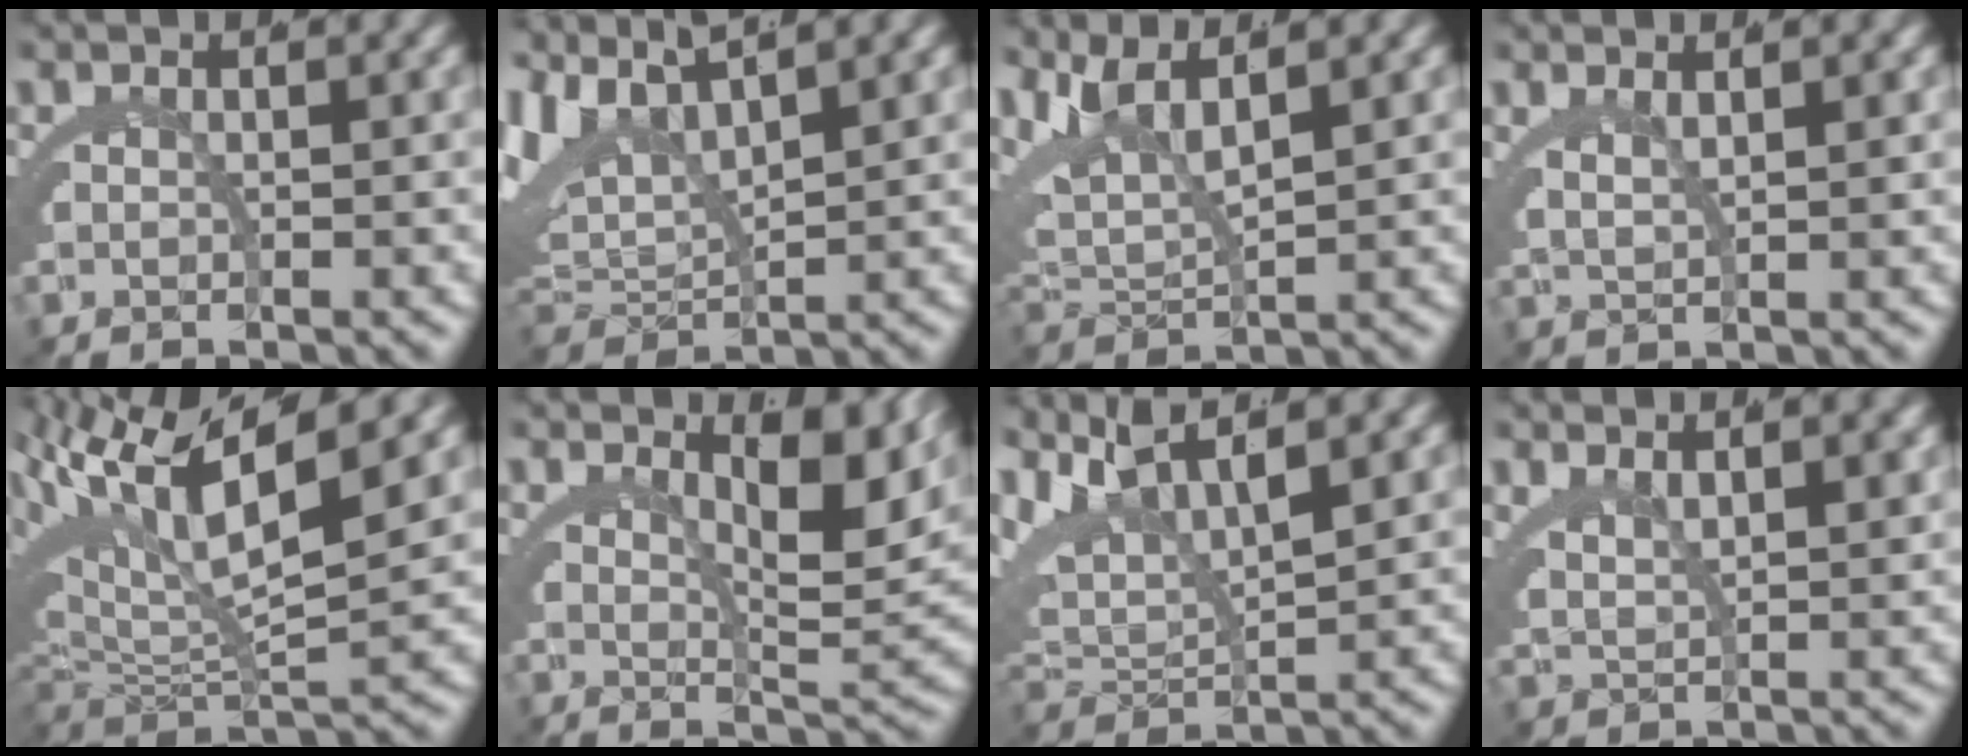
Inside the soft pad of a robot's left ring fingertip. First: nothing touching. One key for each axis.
{"total": 9.1, "fx": 2.9, "fy": 6.7, "fz": 5.5, "tx": -0.140, "ty": -0.002, "tz": 0.049}
{"total": 7.1, "fx": 3.1, "fy": 4.2, "fz": 4.8, "tx": -0.130, "ty": -0.005, "tz": 0.058}
{"total": 1.9, "fx": 1.5, "fy": -0.2, "fz": 1.1, "tx": -0.021, "ty": -0.007, "tz": 0.038}
{"total": 11.5, "fx": 4.4, "fy": 5.5, "fz": 9.1, "tx": -0.174, "ty": 0.011, "tz": 0.073}
{"total": 5.6, "fx": 3.5, "fy": 0.7, "fz": 4.3, "tx": -0.049, "ty": -0.008, "tz": 0.058}
{"total": 9.6, "fx": 3.8, "fy": 6.5, "fz": 6.0, "tx": -0.148, "ty": -0.002, "tz": 0.064}
{"total": 2.9, "fx": 2.4, "fy": 0.6, "fz": 1.4, "tx": -0.029, "ty": -0.010, "tz": 0.054}